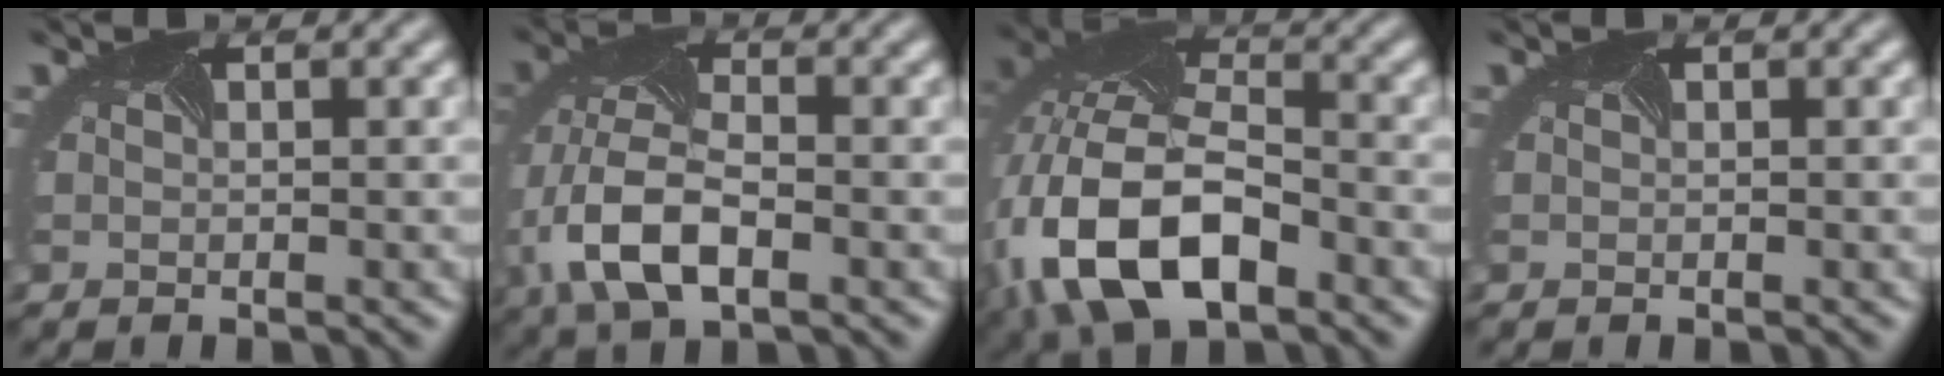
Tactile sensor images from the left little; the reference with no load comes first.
{"total": 7.4, "force": [-2.5, 4.0, 5.7], "torque": [-0.141, -0.012, -0.052]}
{"total": 14.3, "force": [-5.0, 8.2, 10.5], "torque": [-0.243, -0.034, -0.086]}
{"total": 0.0}